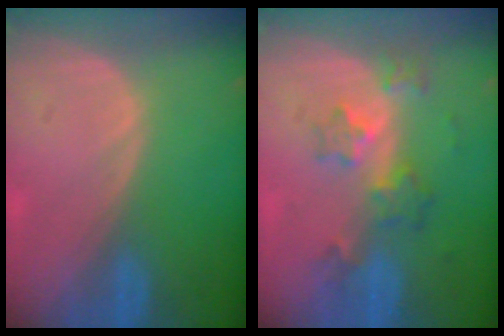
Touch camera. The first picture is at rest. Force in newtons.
{"total": 5.9, "press": 5.3, "slide": 2.5}